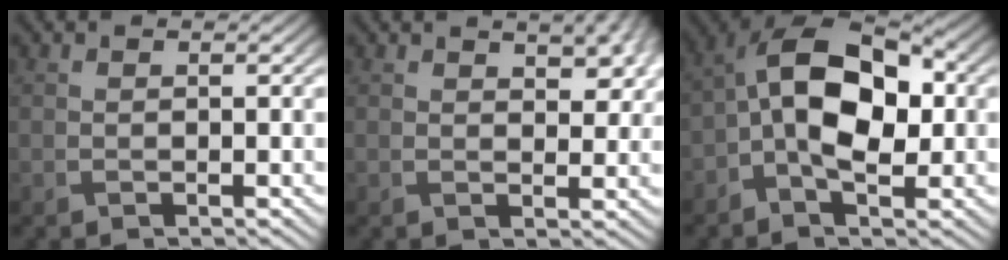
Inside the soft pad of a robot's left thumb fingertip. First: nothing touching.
{"total": 5.0, "force": [2.3, 2.4, 3.8], "torque": [-0.059, 0.001, 0.043]}
{"total": 12.3, "force": [-0.5, 7.0, 10.2], "torque": [-0.180, 0.026, -0.020]}